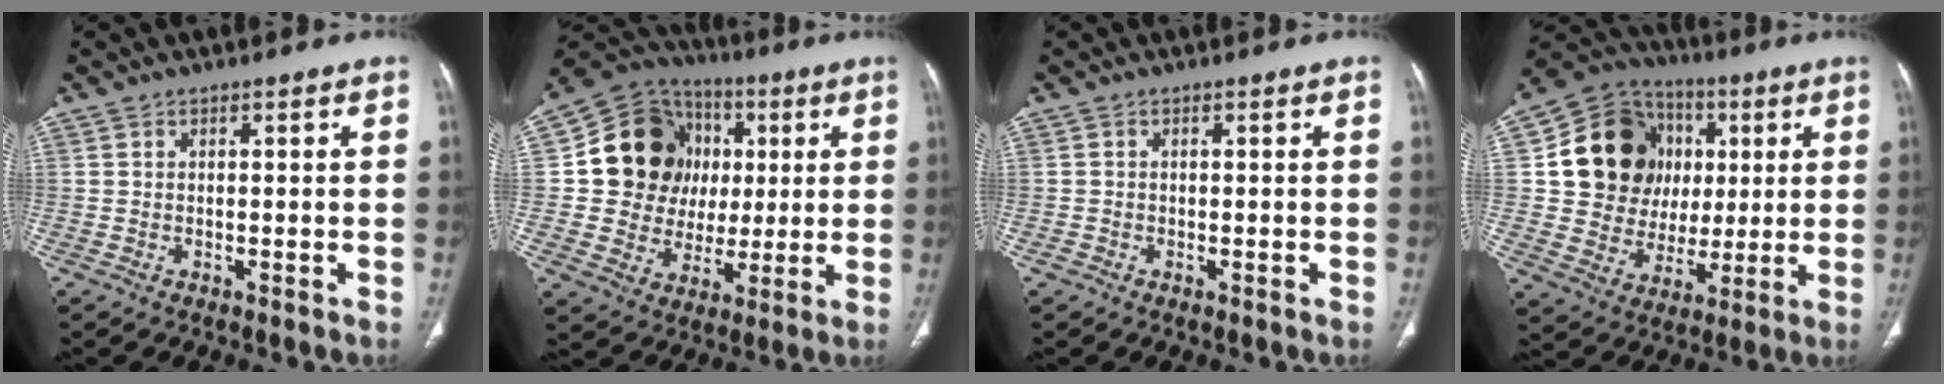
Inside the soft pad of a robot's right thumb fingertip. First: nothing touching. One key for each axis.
{"total": 18.4, "fx": 3.0, "fy": 16.2, "fz": 8.1, "tx": -0.094, "ty": 0.024, "tz": 0.062}
{"total": 0.7, "fx": -0.3, "fy": 0.5, "fz": 0.3, "tx": -0.007, "ty": -0.001, "tz": -0.007}
{"total": 19.6, "fx": 3.9, "fy": 16.8, "fz": 9.5, "tx": -0.122, "ty": 0.020, "tz": 0.080}